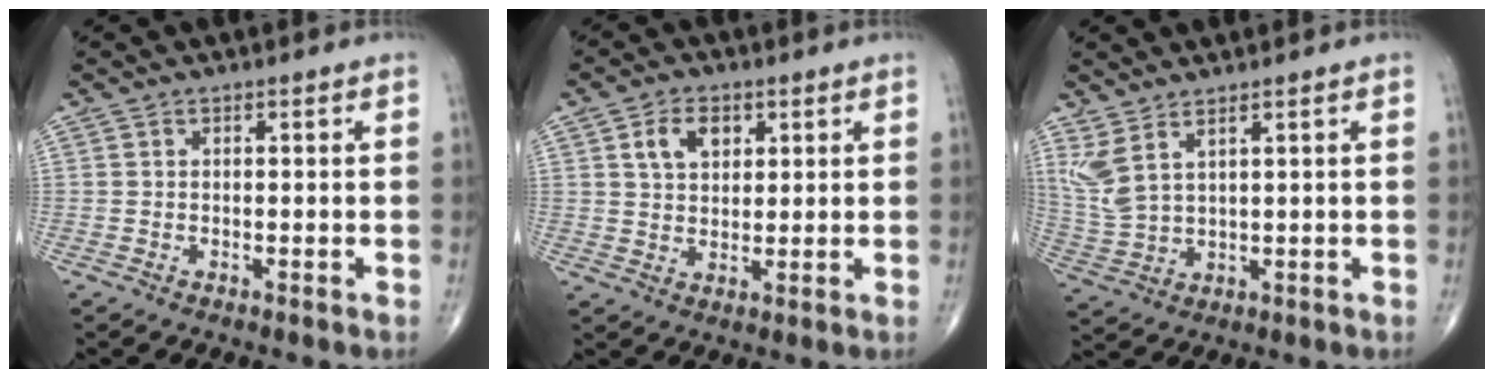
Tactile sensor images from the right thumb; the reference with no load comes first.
{"total": 6.4, "force": [2.5, 4.2, 4.0], "torque": [-0.053, -0.007, 0.046]}
{"total": 6.8, "force": [4.0, 2.4, 5.0], "torque": [-0.122, -0.020, 0.093]}